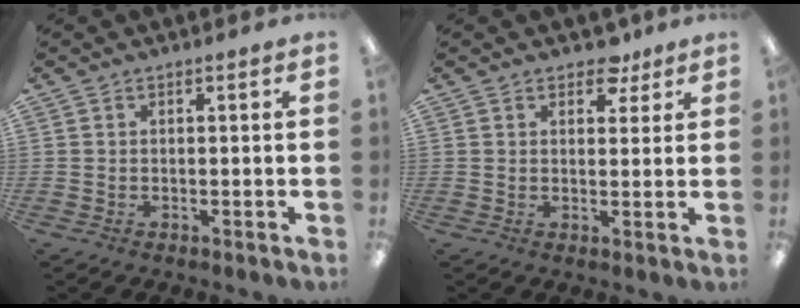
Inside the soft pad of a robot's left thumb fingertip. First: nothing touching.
{"total": 4.7, "force": [3.4, 2.6, 2.0], "torque": [-0.007, -0.016, 0.054]}